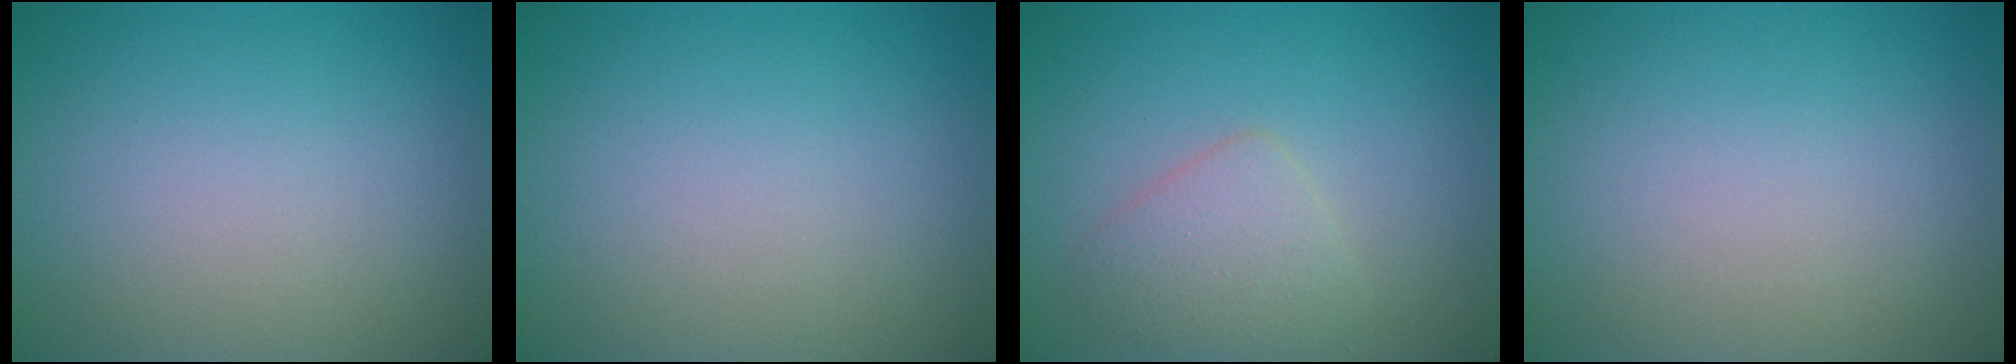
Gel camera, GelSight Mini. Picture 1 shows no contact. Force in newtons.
{"total": 0.0}
{"total": 2.8, "press": 2.8, "slide": 0.0}
{"total": 0.0}